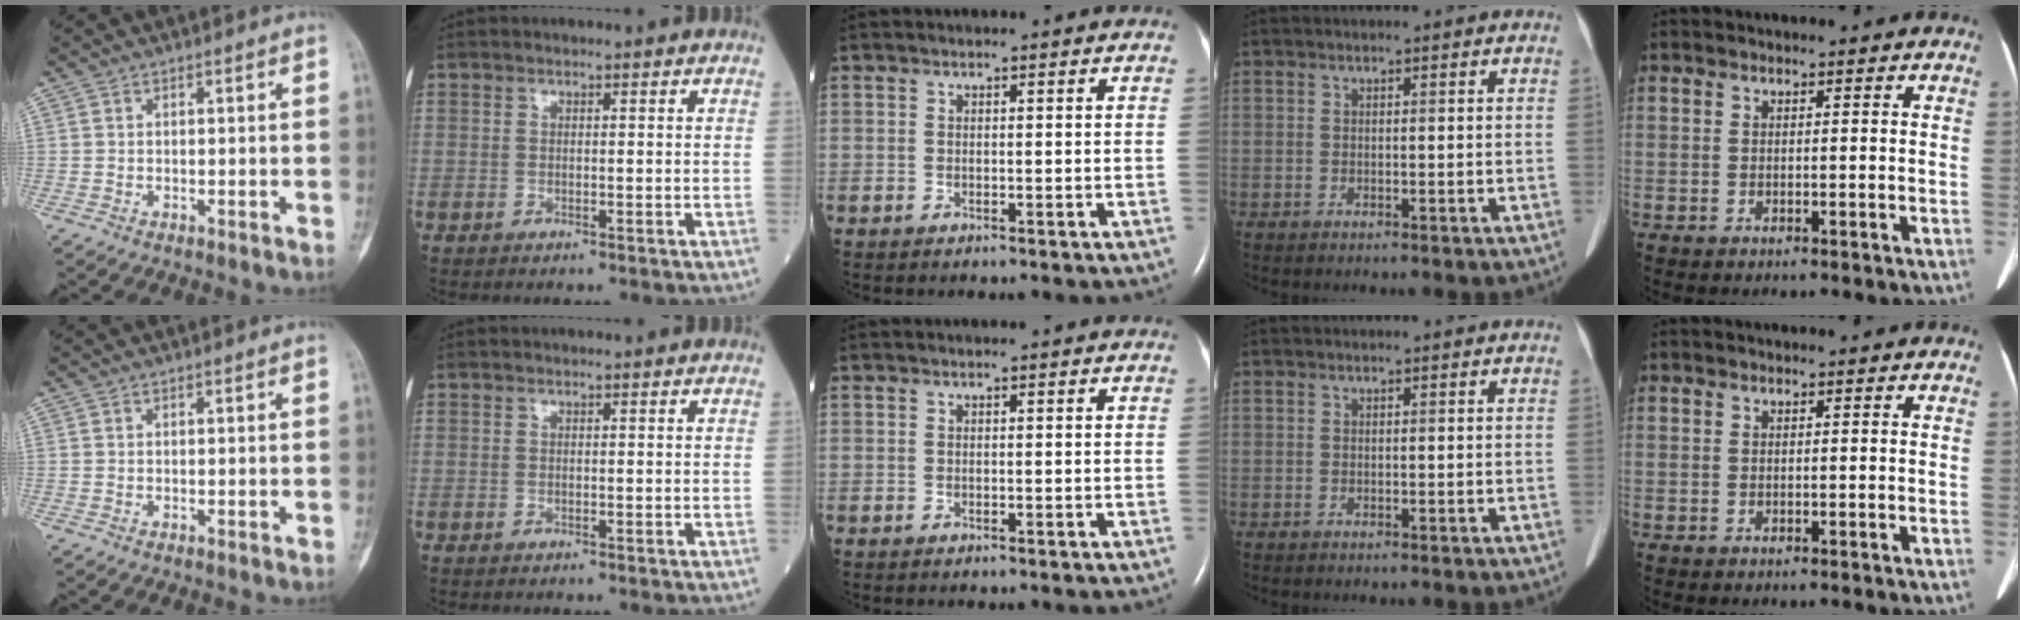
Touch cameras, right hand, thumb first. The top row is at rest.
{}